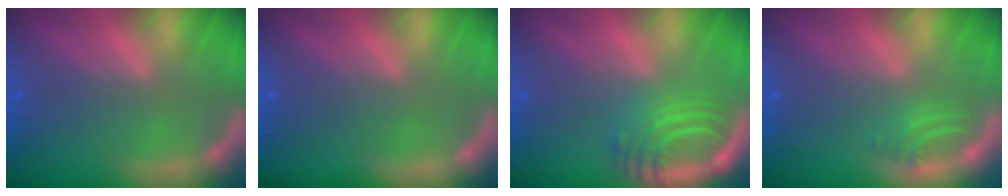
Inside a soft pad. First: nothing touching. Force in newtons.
{"total": 0.0}
{"total": 6.5}
{"total": 2.0}